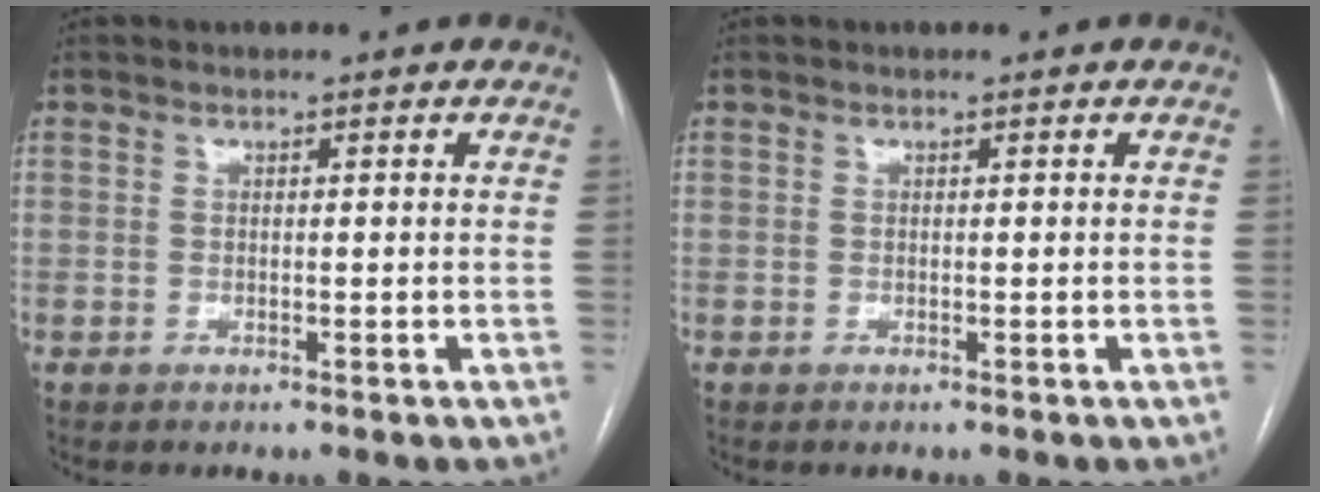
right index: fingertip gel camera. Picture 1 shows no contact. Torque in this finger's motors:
{"motor_torque": [-0.04, 0.01, -0.02, 0.00]}